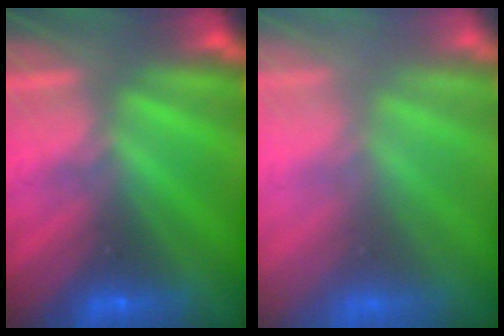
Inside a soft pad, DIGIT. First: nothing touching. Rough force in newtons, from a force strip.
{"total": 11.8}